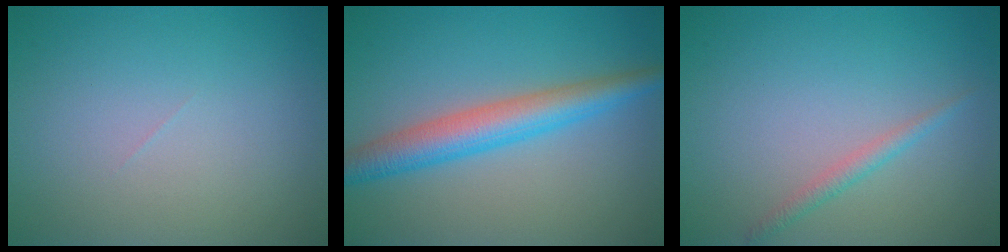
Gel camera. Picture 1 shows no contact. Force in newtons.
{"total": 4.8, "press": 4.8, "slide": 0.0}
{"total": 1.3, "press": 1.3, "slide": 0.1}